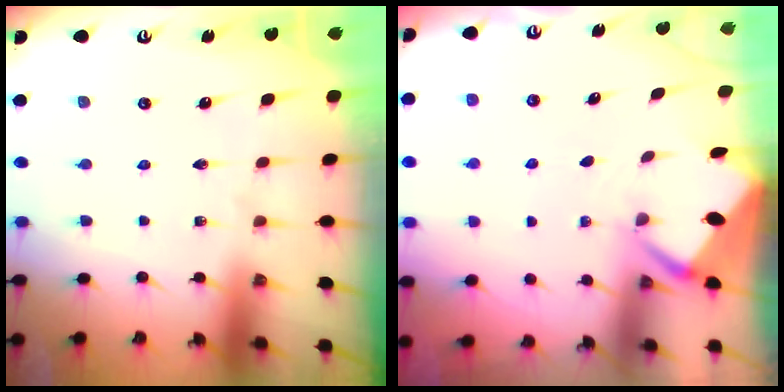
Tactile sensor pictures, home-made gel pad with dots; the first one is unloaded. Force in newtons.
{"total": 2.6, "press": 2.6, "slide": 0.1}